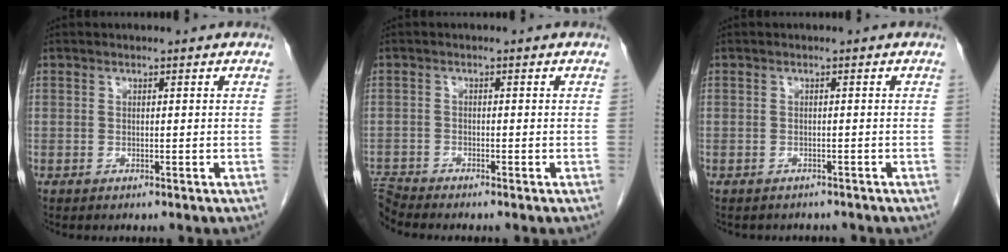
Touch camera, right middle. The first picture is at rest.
{"total": 2.9, "force": [-2.7, -1.0, -0.3], "torque": [-0.004, -0.016, -0.054]}
{"total": 3.2, "force": [-2.8, 1.3, 0.5], "torque": [-0.013, -0.001, -0.034]}